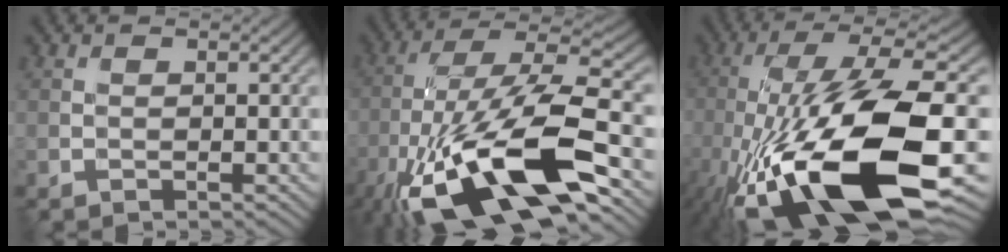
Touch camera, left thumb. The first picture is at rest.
{"total": 18.8, "force": [-8.8, 6.3, 15.3], "torque": [-0.296, 0.002, -0.161]}
{"total": 19.3, "force": [-6.7, 6.4, 16.9], "torque": [-0.323, -0.007, -0.111]}